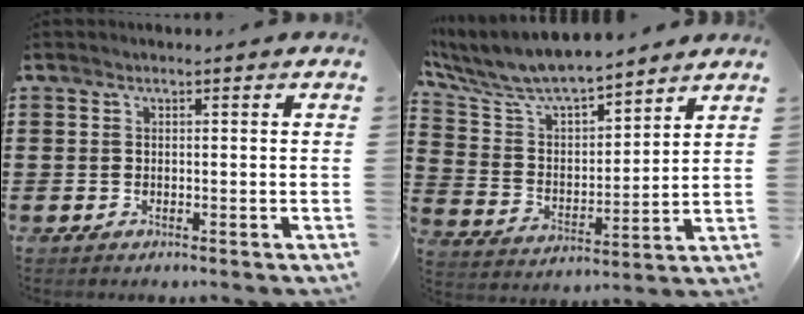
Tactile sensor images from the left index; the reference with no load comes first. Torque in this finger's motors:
{"motor_torque": [0.90, -0.80, 0.42, 0.09]}